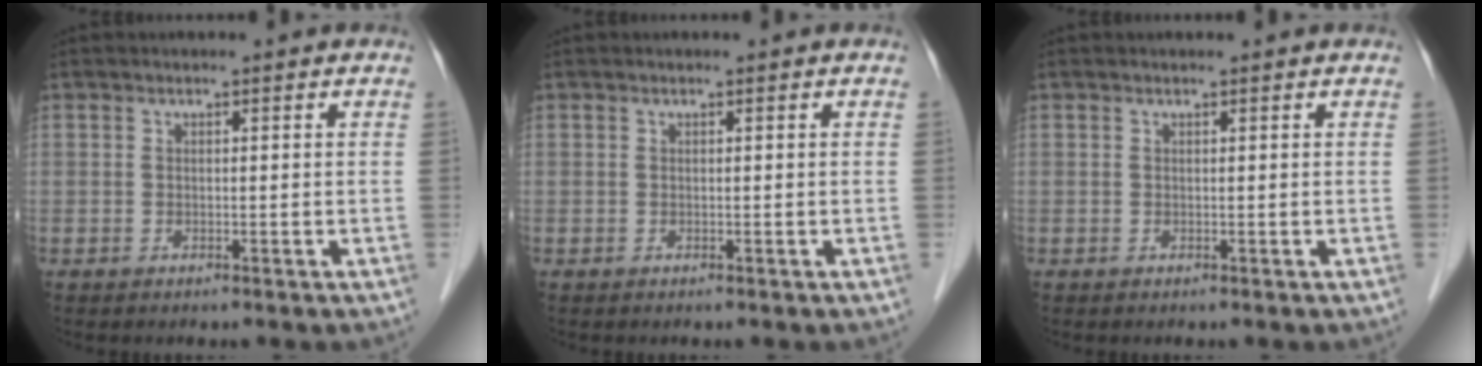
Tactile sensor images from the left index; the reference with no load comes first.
{"total": 0.0}
{"total": 0.0}